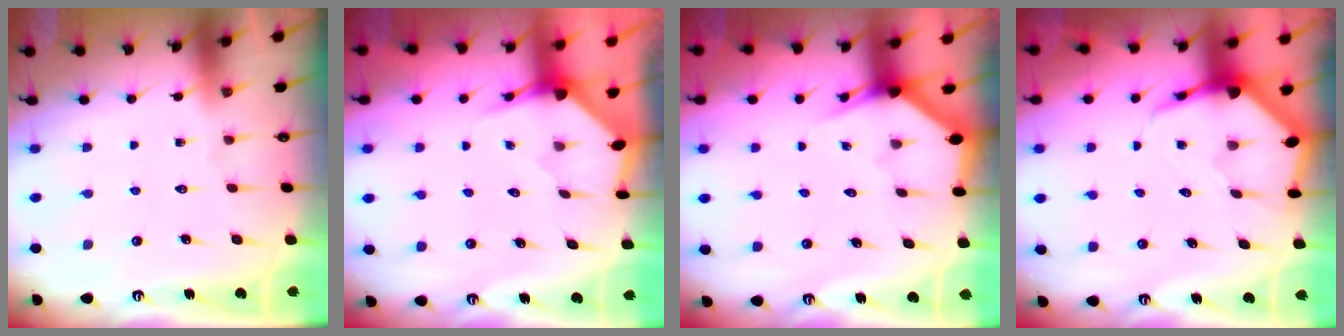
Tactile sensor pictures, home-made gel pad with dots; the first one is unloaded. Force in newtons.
{"total": 3.4, "press": 3.4, "slide": 0.3}
{"total": 2.9, "press": 2.9, "slide": 0.1}
{"total": 5.4, "press": 5.4, "slide": 0.7}